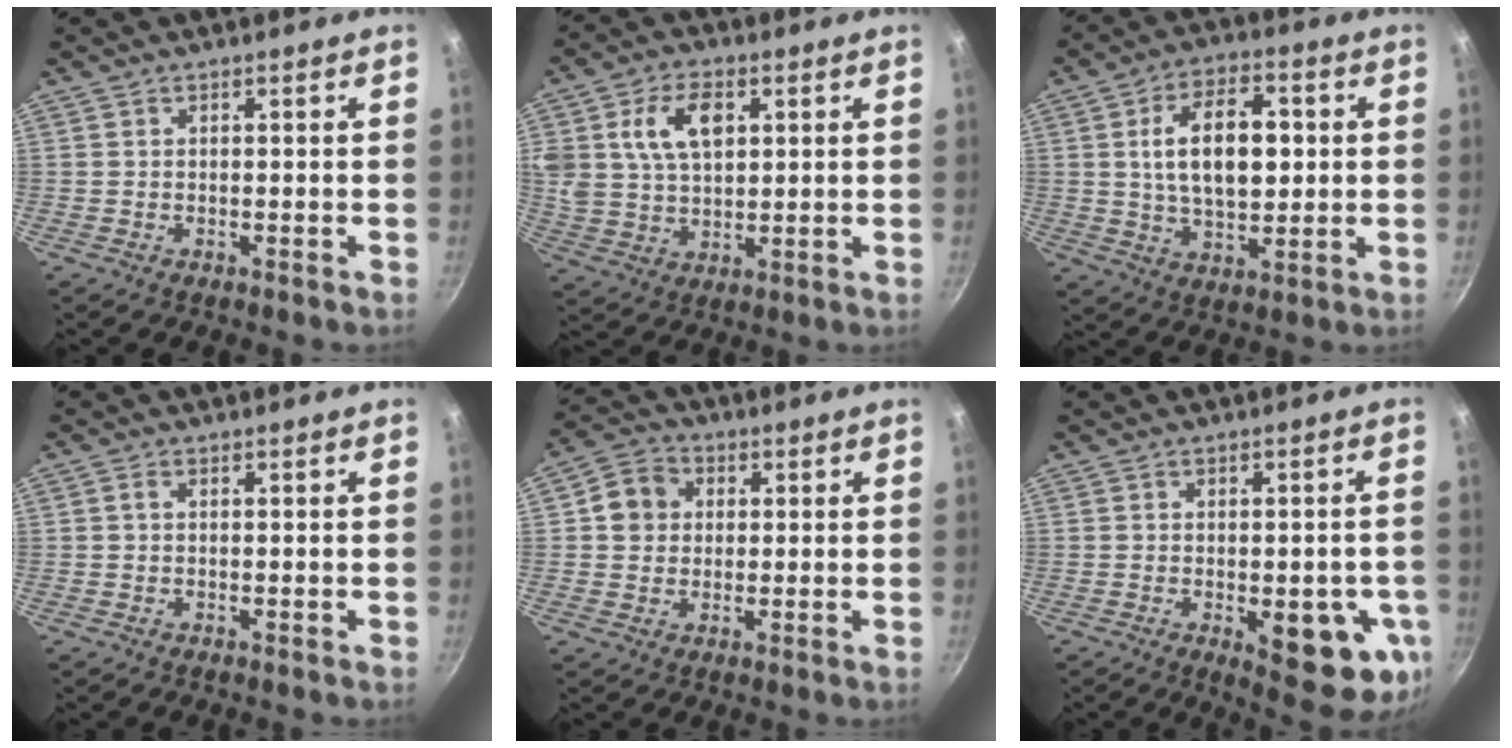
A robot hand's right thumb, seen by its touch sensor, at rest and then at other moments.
{"total": 11.9, "force": [3.8, 7.4, 8.5], "torque": [-0.146, -0.003, 0.076]}
{"total": 14.2, "force": [2.0, 7.9, 11.6], "torque": [-0.172, 0.003, 0.034]}
{"total": 0.6, "force": [0.1, 0.4, 0.4], "torque": [-0.007, 0.001, -0.002]}
{"total": 6.9, "force": [1.1, 6.1, 3.1], "torque": [-0.040, 0.011, 0.009]}
{"total": 13.1, "force": [-4.3, 5.2, 11.2], "torque": [-0.120, 0.002, -0.038]}